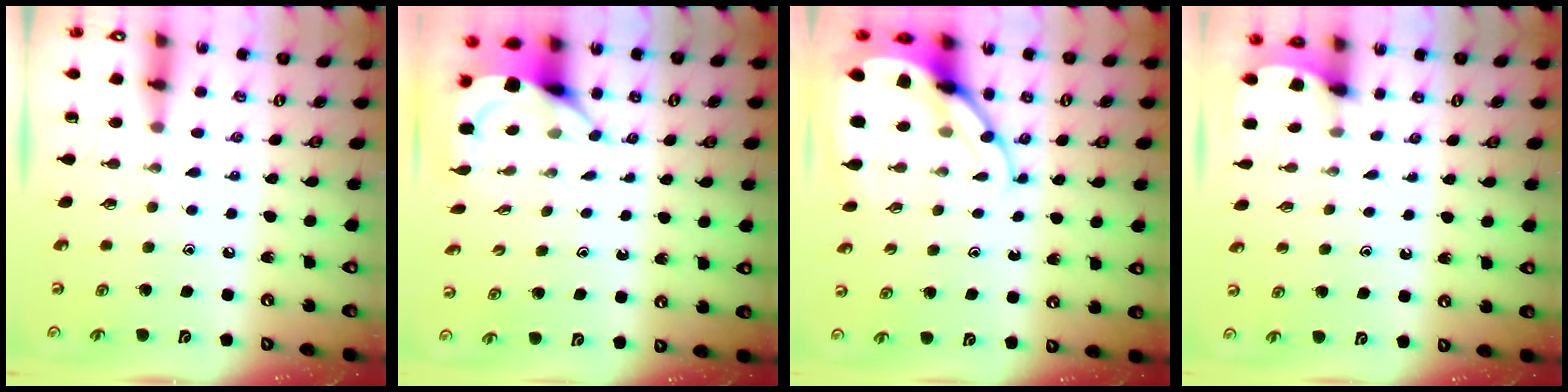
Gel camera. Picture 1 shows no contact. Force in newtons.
{"total": 4.9, "press": 4.8, "slide": 0.4}
{"total": 8.9, "press": 8.9, "slide": 0.8}
{"total": 1.0, "press": 0.9, "slide": 0.1}